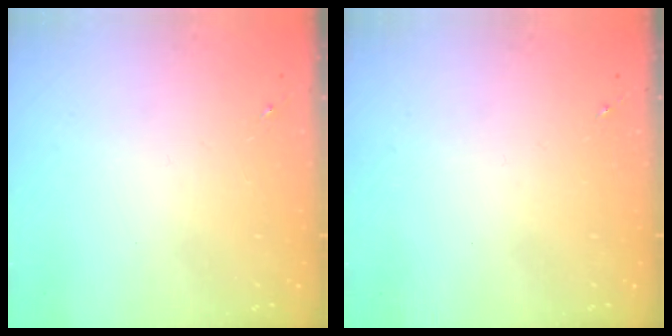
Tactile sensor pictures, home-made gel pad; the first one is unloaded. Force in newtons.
{"total": 0.0}